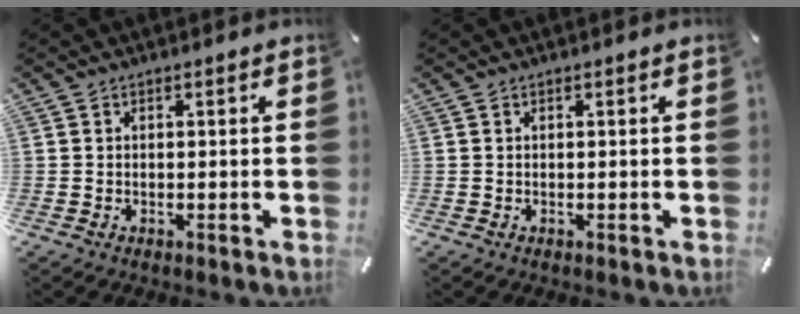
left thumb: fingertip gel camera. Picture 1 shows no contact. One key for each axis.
{"total": 0.0}